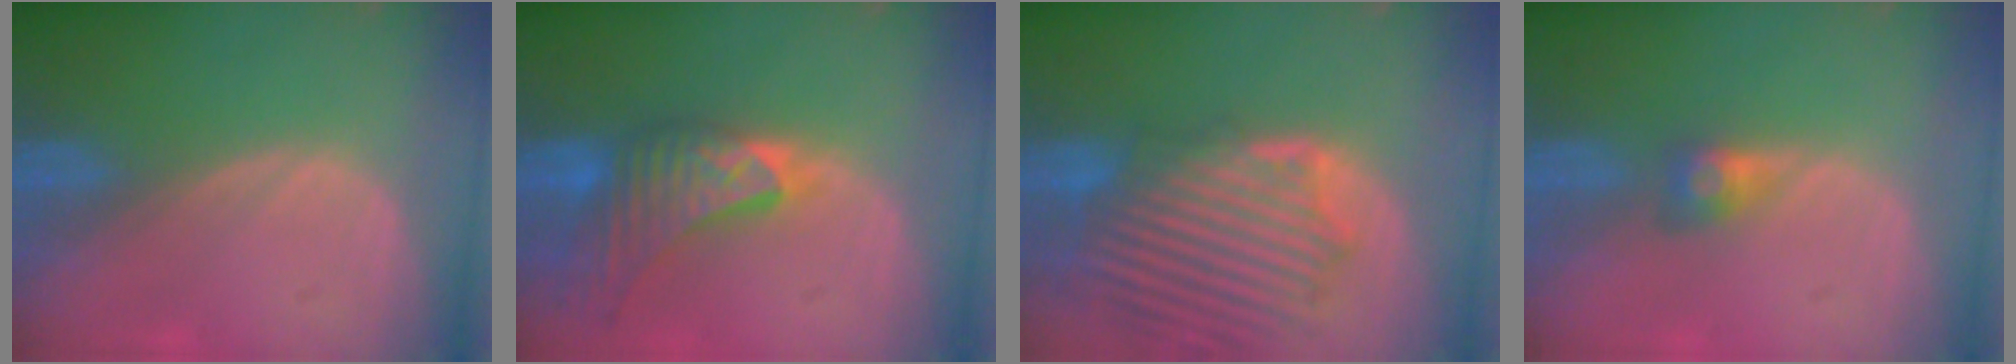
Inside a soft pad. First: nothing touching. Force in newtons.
{"total": 9.2, "press": 8.5, "slide": 3.7}
{"total": 12.7, "press": 11.5, "slide": 5.3}
{"total": 2.8, "press": 2.4, "slide": 1.5}